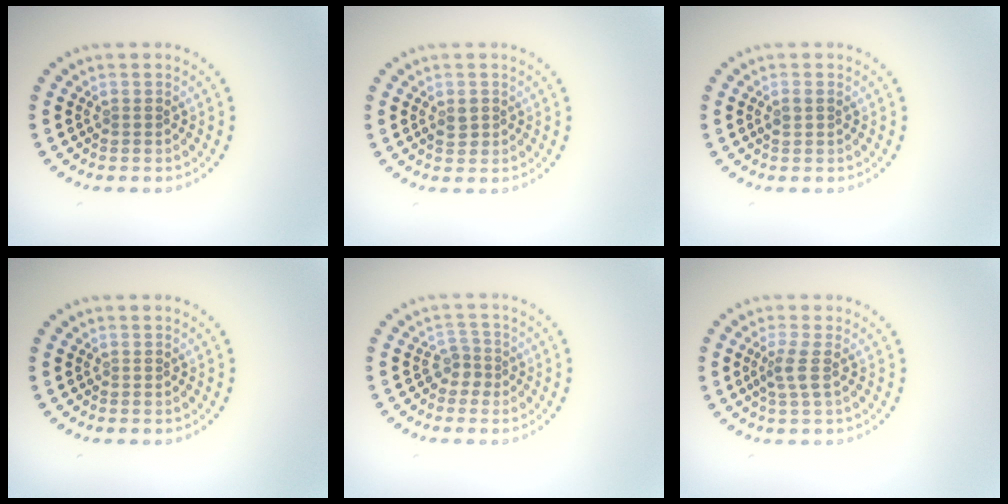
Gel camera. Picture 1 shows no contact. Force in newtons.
{"total": 1.5, "press": 1.5, "slide": 0.3}
{"total": 1.0, "press": 0.9, "slide": 0.3}
{"total": 0.0}
{"total": 1.9, "press": 1.3, "slide": 1.3}
{"total": 2.0, "press": 1.5, "slide": 1.3}